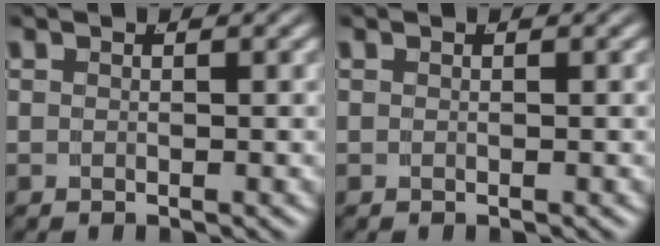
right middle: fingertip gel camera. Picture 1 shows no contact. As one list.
[{"total": 0.0}]